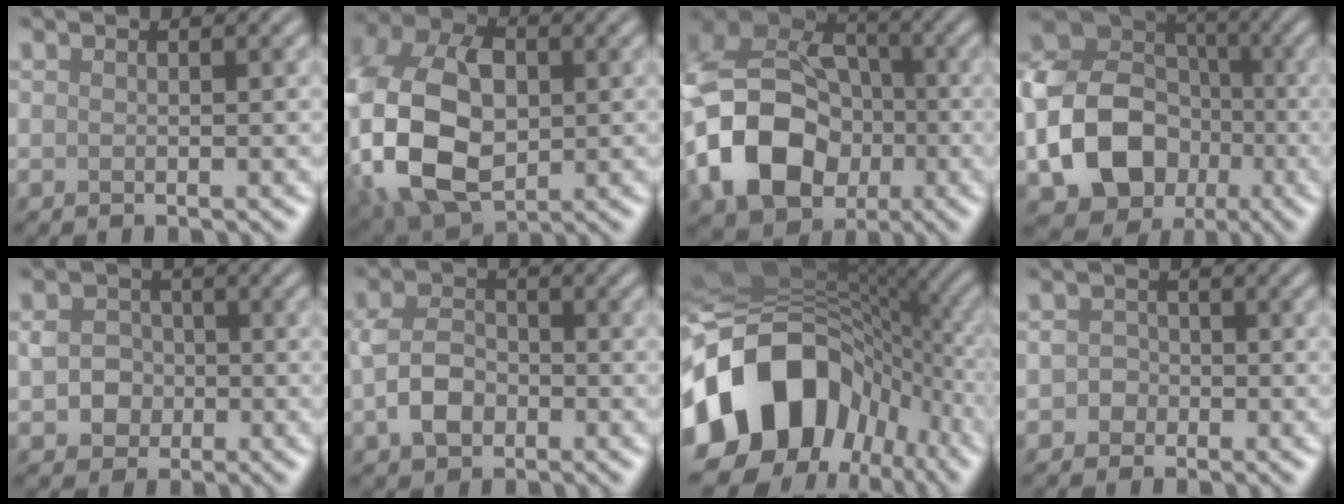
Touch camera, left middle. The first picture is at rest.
{"total": 16.0, "force": [-1.0, 11.2, 11.4], "torque": [-0.233, -0.003, -0.008]}
{"total": 12.7, "force": [-3.1, 9.7, 7.7], "torque": [-0.156, -0.002, -0.067]}
{"total": 14.4, "force": [-3.7, 11.8, 7.5], "torque": [-0.175, -0.019, -0.070]}
{"total": 2.9, "force": [-0.5, 2.6, 1.2], "torque": [-0.016, 0.004, -0.009]}
{"total": 3.9, "force": [-1.1, 2.9, 2.4], "torque": [-0.053, 0.003, -0.023]}
{"total": 15.9, "force": [-4.5, 11.8, 9.7], "torque": [-0.168, -0.017, -0.081]}
{"total": 1.4, "force": [-0.5, 1.3, 0.3], "torque": [0.014, 0.004, -0.015]}